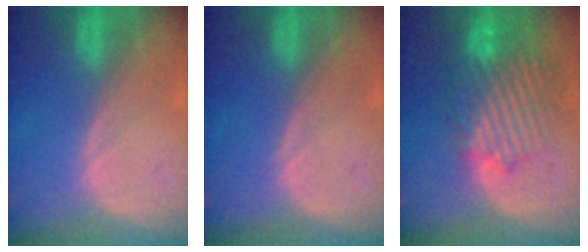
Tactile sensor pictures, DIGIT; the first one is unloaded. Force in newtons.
{"total": 0.0}
{"total": 10.2, "press": 9.3, "slide": 4.1}